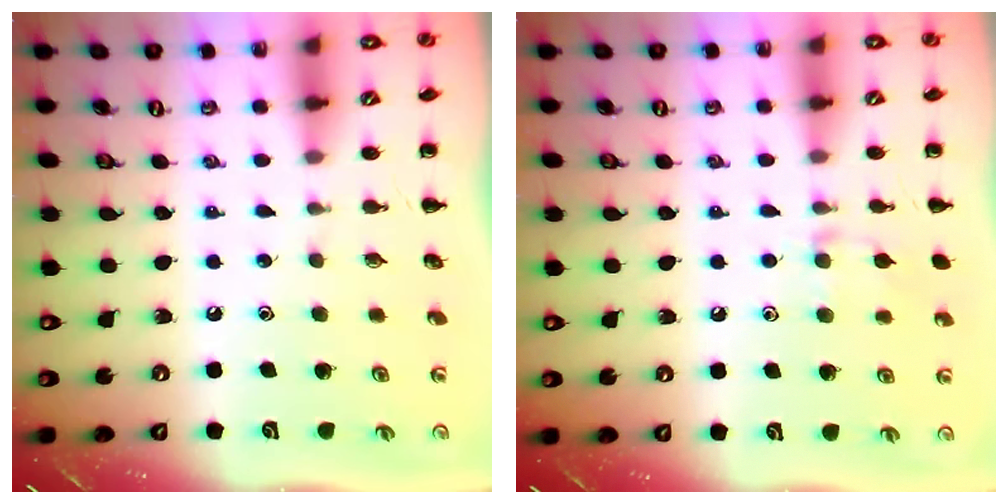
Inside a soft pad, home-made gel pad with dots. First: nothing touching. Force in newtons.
{"total": 6.9, "press": 6.5, "slide": 2.3}